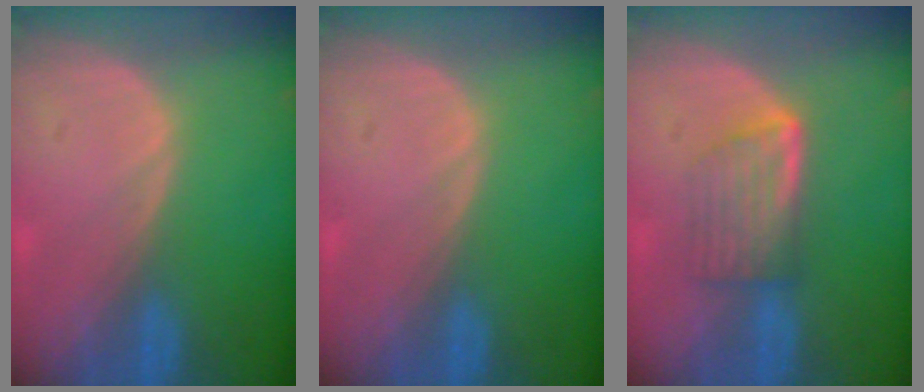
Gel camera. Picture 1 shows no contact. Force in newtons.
{"total": 0.0}
{"total": 5.8, "press": 5.4, "slide": 2.0}